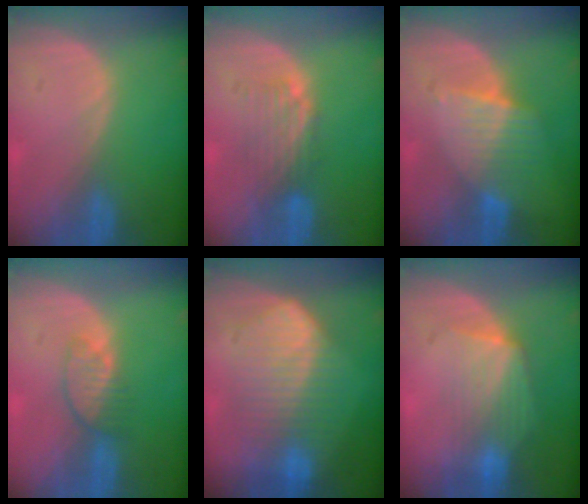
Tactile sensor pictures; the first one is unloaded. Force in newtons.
{"total": 4.8, "press": 4.1, "slide": 2.5}
{"total": 6.9, "press": 6.0, "slide": 3.3}
{"total": 3.7, "press": 3.3, "slide": 1.6}
{"total": 9.5, "press": 9.5, "slide": 0.3}
{"total": 7.0, "press": 6.6, "slide": 2.3}